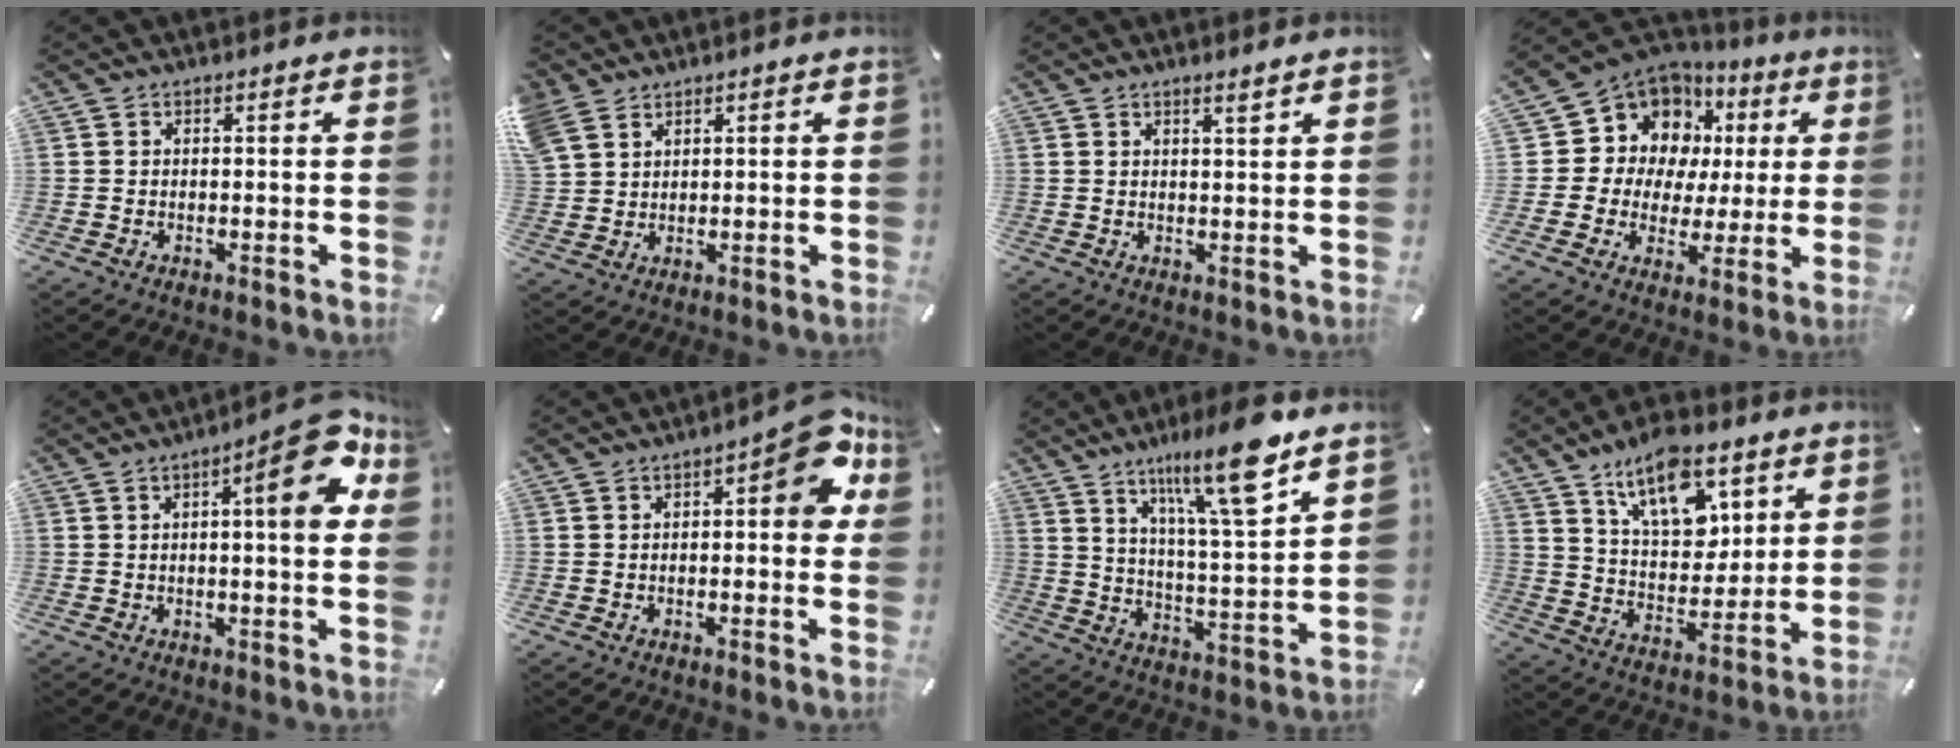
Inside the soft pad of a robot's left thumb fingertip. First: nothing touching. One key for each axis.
{"total": 5.6, "fx": 3.6, "fy": 3.9, "fz": 1.9, "tx": -0.062, "ty": -0.007, "tz": 0.068}
{"total": 2.2, "fx": 1.8, "fy": 0.1, "fz": 1.3, "tx": -0.027, "ty": -0.005, "tz": 0.031}
{"total": 11.9, "fx": 6.2, "fy": 9.7, "fz": 2.8, "tx": -0.067, "ty": -0.054, "tz": 0.122}
{"total": 13.3, "fx": 4.4, "fy": 3.4, "fz": 12.1, "tx": -0.143, "ty": -0.030, "tz": 0.057}
{"total": 10.8, "fx": 2.8, "fy": 4.6, "fz": 9.4, "tx": -0.099, "ty": -0.023, "tz": 0.043}
{"total": 16.7, "fx": 11.6, "fy": 3.1, "fz": 11.6, "tx": -0.202, "ty": -0.059, "tz": 0.184}
{"total": 15.9, "fx": 9.4, "fy": 9.1, "fz": 9.1, "tx": -0.141, "ty": -0.042, "tz": 0.167}